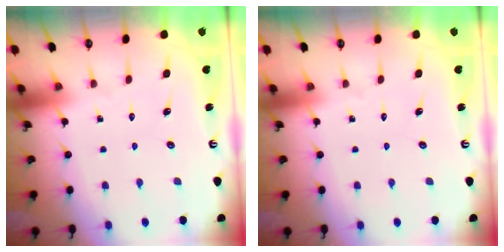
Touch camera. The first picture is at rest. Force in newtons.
{"total": 0.0}